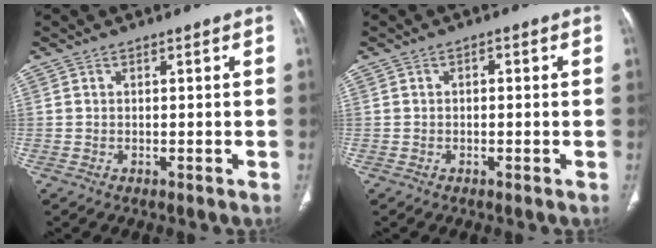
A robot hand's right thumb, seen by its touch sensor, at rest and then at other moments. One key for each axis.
{"total": 1.1, "fx": 0.1, "fy": 0.7, "fz": 0.8, "tx": -0.006, "ty": 0.004, "tz": -0.004}